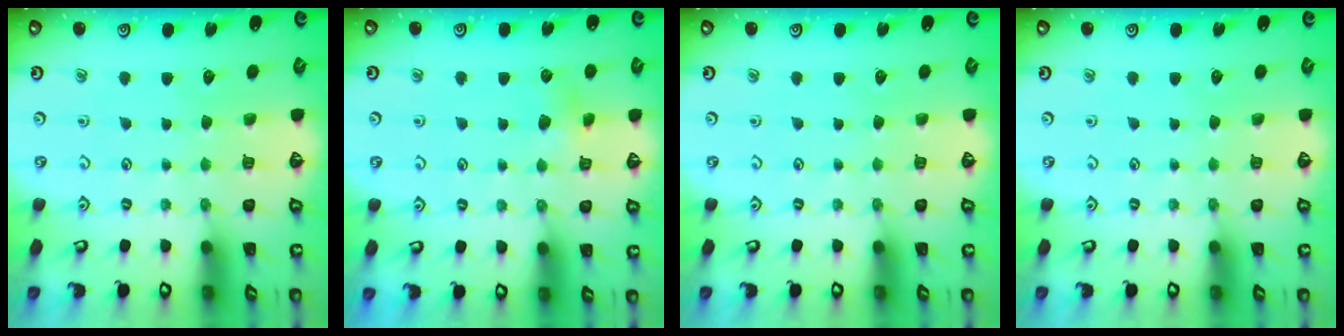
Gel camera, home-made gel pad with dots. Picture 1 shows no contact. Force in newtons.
{"total": 4.0, "press": 4.0, "slide": 0.4}
{"total": 0.0}
{"total": 0.0}